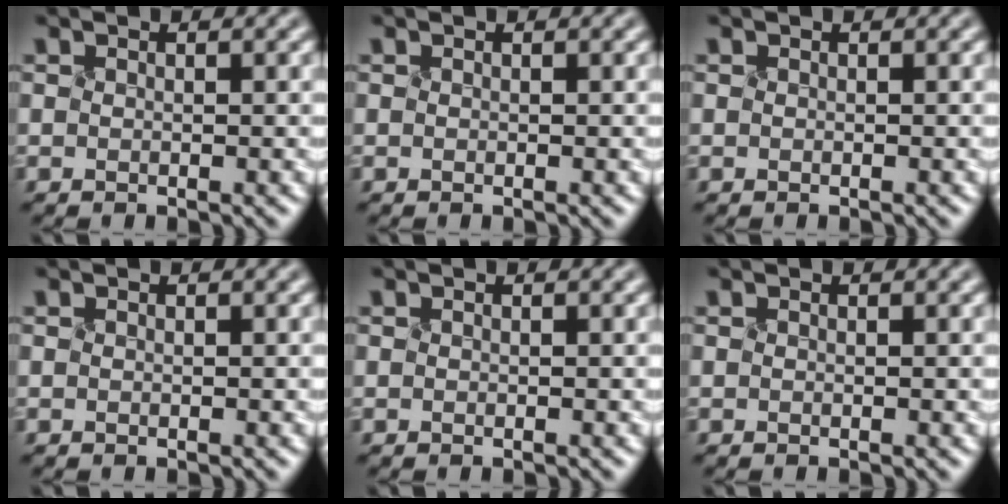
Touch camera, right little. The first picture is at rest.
{"total": 0.0}
{"total": 0.0}
{"total": 0.0}
{"total": 0.0}
{"total": 0.0}